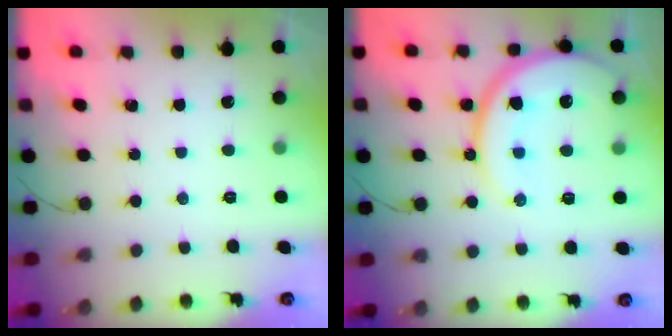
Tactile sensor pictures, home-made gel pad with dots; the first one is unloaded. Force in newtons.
{"total": 15.4, "press": 15.4, "slide": 1.3}